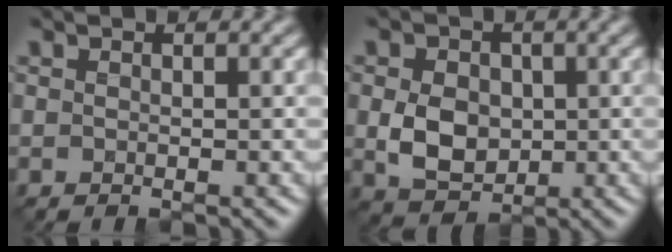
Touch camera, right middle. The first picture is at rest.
{"total": 4.5, "force": [-0.3, 3.5, 2.7], "torque": [-0.056, -0.006, -0.007]}